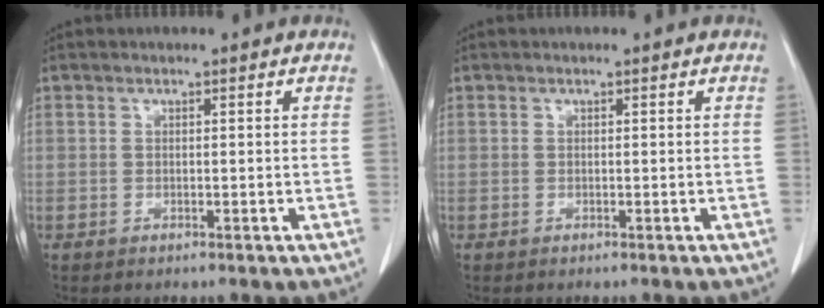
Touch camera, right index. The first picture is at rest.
{"total": 0.0}